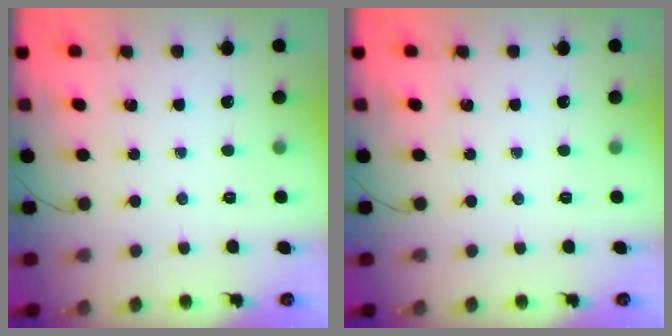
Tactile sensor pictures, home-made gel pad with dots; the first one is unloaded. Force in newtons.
{"total": 0.0}